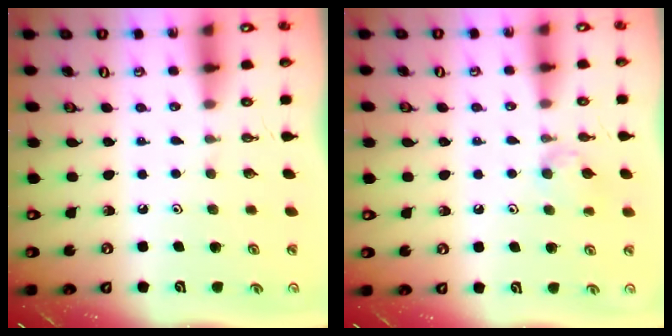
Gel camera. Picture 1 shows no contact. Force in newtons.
{"total": 6.1, "press": 6.1, "slide": 0.9}